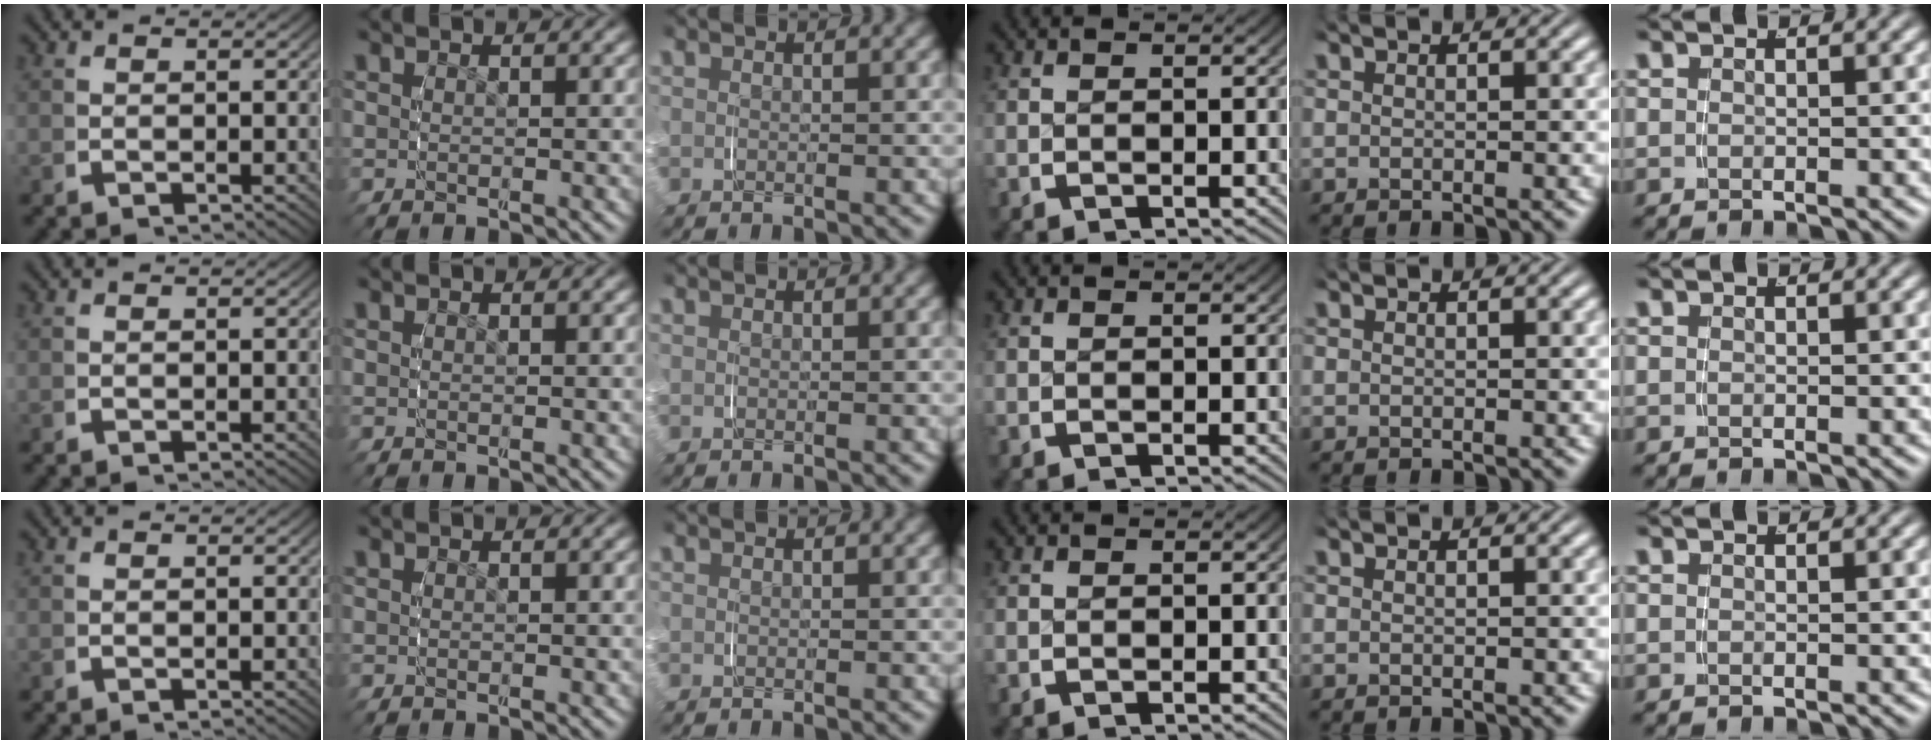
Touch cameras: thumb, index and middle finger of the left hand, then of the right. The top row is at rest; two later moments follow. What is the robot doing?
{"motion": "grasp_and_lifting", "object": "jar lid"}